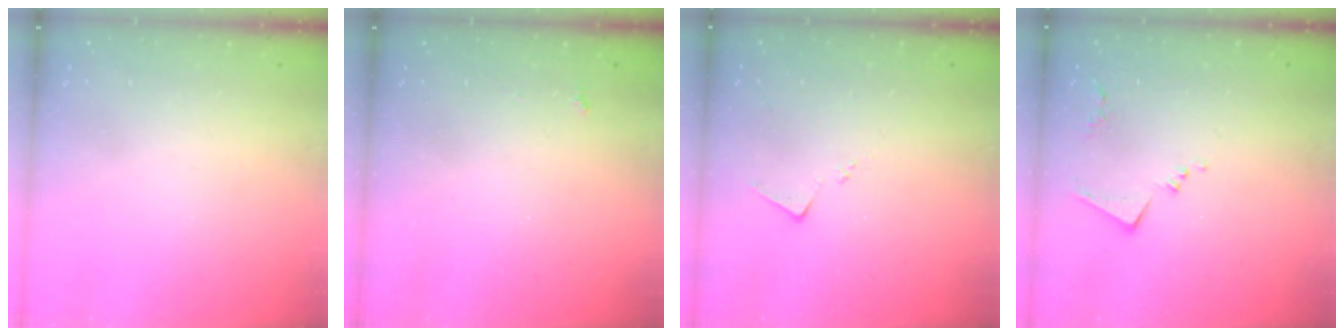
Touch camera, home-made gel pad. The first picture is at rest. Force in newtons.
{"total": 2.2, "press": 2.1, "slide": 0.4}
{"total": 7.6, "press": 7.6, "slide": 0.2}
{"total": 8.0, "press": 8.0, "slide": 0.1}